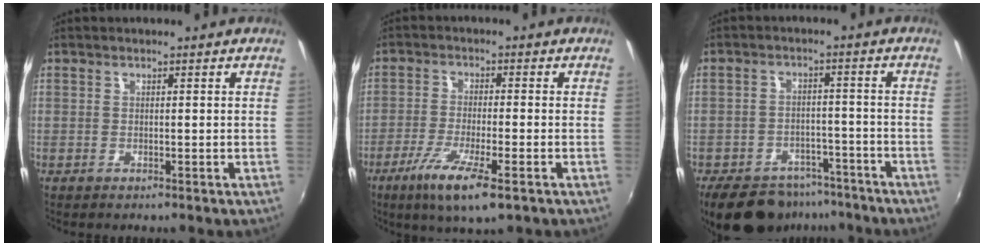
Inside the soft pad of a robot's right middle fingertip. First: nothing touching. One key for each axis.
{"total": 9.4, "fx": -5.2, "fy": 1.3, "fz": 7.6, "tx": -0.161, "ty": -0.027, "tz": -0.093}
{"total": 15.8, "fx": -11.9, "fy": 8.4, "fz": 6.2, "tx": -0.148, "ty": 0.007, "tz": -0.158}